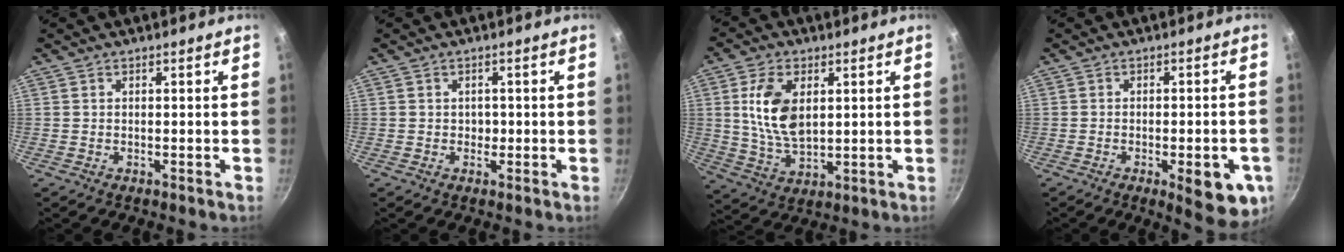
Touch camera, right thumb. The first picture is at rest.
{"total": 1.5, "force": [-0.1, 1.3, 0.7], "torque": [0.000, 0.004, -0.003]}
{"total": 11.3, "force": [2.4, 6.5, 9.0], "torque": [-0.163, -0.013, 0.051]}
{"total": 10.5, "force": [-4.1, 3.5, 8.9], "torque": [-0.095, 0.008, -0.046]}